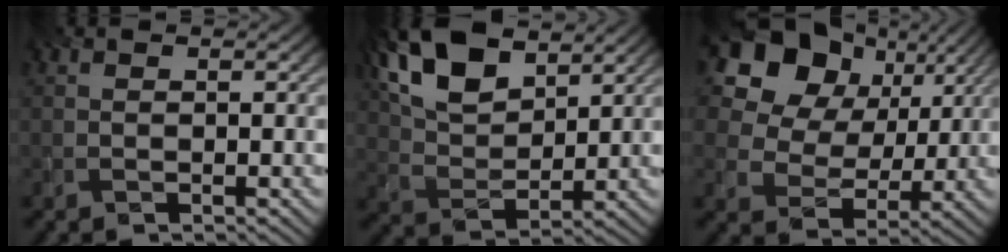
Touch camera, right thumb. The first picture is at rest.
{"total": 13.0, "force": [7.1, 6.7, 8.5], "torque": [-0.204, 0.025, 0.135]}
{"total": 15.8, "force": [7.7, 11.4, 7.8], "torque": [-0.197, 0.050, 0.130]}